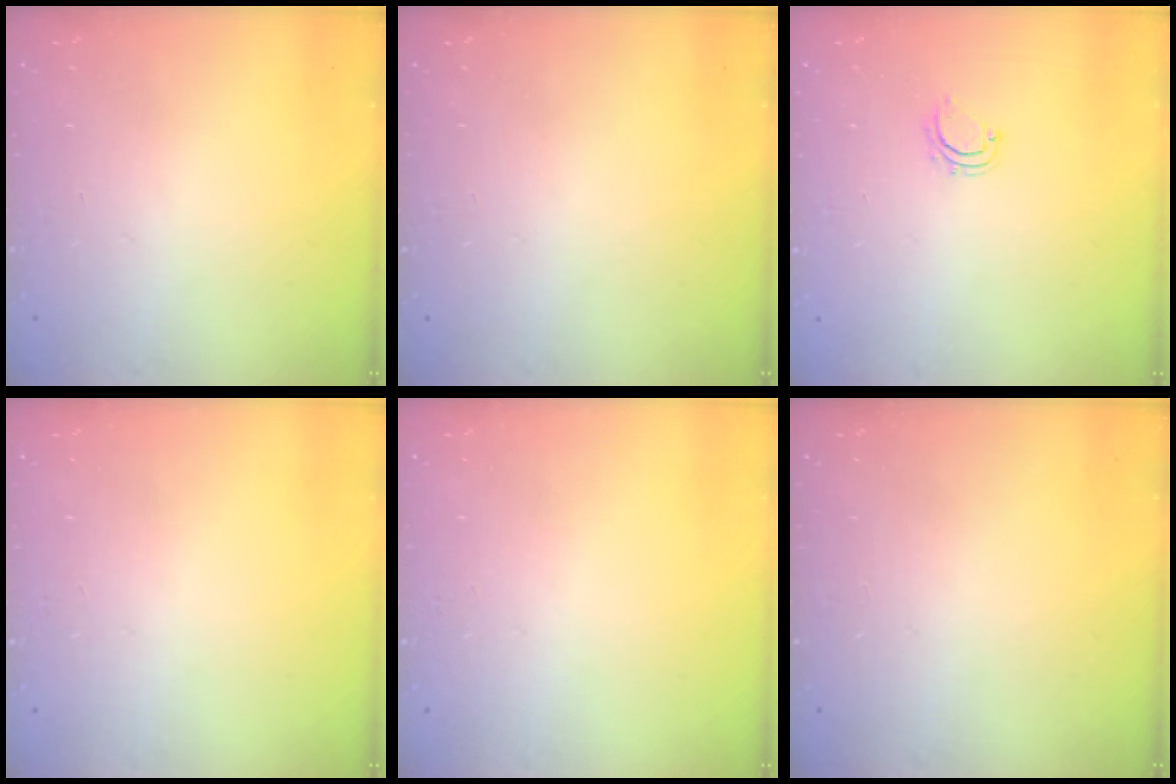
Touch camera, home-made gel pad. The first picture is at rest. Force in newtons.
{"total": 0.0}
{"total": 4.3, "press": 4.2, "slide": 0.6}
{"total": 0.0}
{"total": 0.0}
{"total": 0.0}